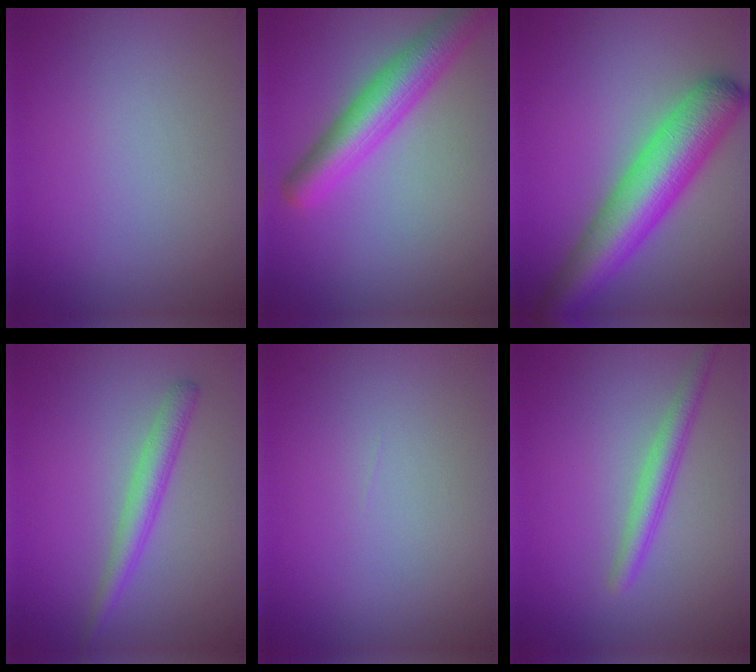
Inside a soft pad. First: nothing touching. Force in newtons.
{"total": 5.8, "press": 5.8, "slide": 0.3}
{"total": 8.5, "press": 8.5, "slide": 0.3}
{"total": 2.5, "press": 2.5, "slide": 0.0}
{"total": 0.0}
{"total": 2.4, "press": 2.4, "slide": 0.1}